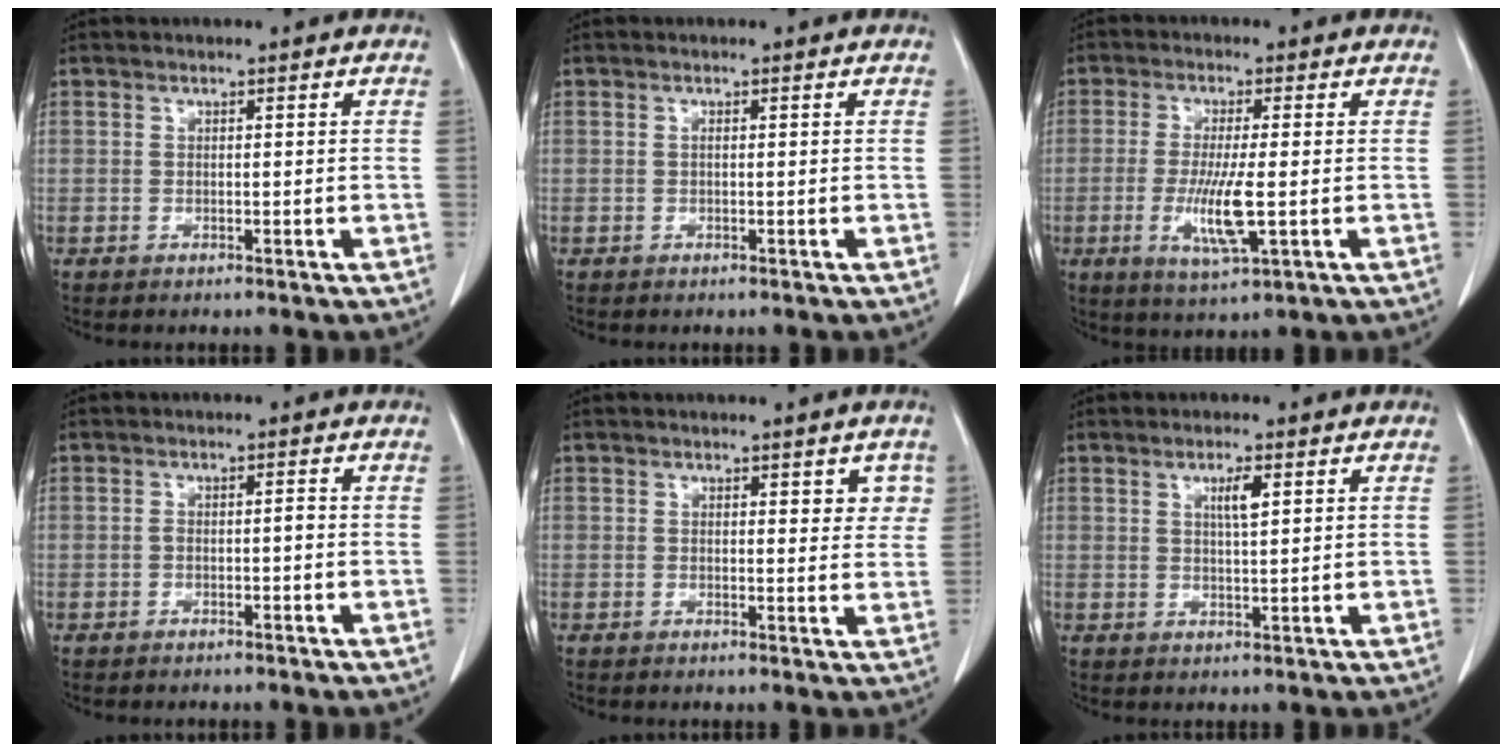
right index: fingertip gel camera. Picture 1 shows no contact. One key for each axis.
{"total": 0.0}
{"total": 7.6, "fx": -1.5, "fy": 0.7, "fz": 7.4, "tx": -0.146, "ty": -0.021, "tz": -0.027}
{"total": 1.1, "fx": -0.4, "fy": 0.3, "fz": 1.0, "tx": -0.016, "ty": 0.003, "tz": -0.008}
{"total": 3.2, "fx": 1.4, "fy": 1.5, "fz": 2.4, "tx": -0.018, "ty": -0.002, "tz": 0.014}
{"total": 2.9, "fx": 1.2, "fy": 0.3, "fz": 2.6, "tx": -0.045, "ty": -0.001, "tz": 0.020}